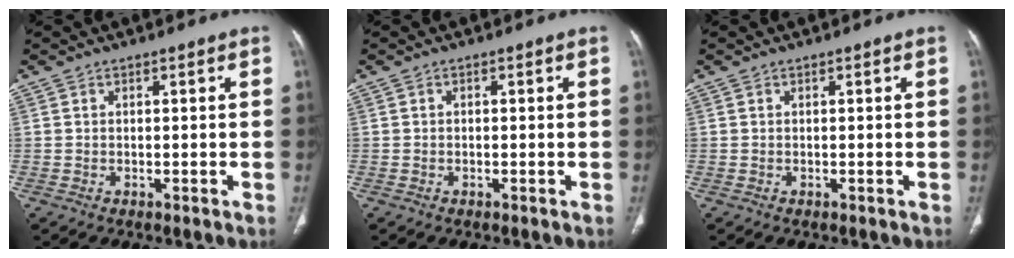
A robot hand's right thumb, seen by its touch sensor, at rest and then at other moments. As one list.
[{"total": 0.0}, {"total": 0.0}]